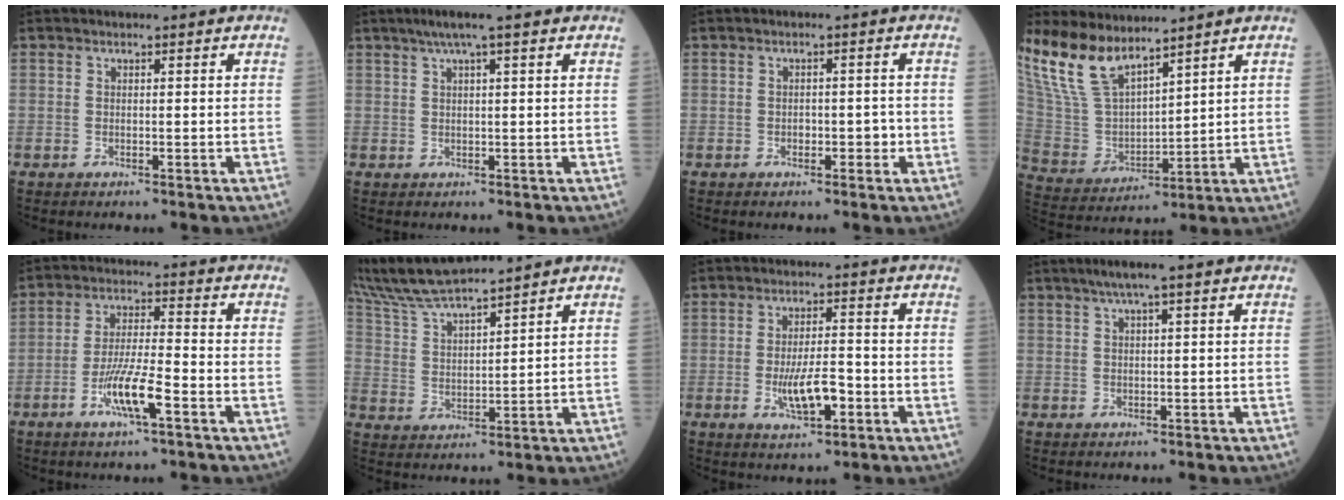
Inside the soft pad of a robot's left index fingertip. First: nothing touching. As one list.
[{"total": 5.1, "force": [3.5, 0.2, 3.7], "torque": [-0.066, 0.027, 0.060]}, {"total": 2.1, "force": [-0.8, 1.3, 1.4], "torque": [-0.013, 0.007, -0.010]}, {"total": 13.9, "force": [11.3, 4.3, 6.8], "torque": [-0.156, 0.011, 0.237]}, {"total": 7.7, "force": [-3.7, 0.7, 6.7], "torque": [-0.133, -0.005, -0.070]}, {"total": 11.3, "force": [10.4, -0.1, 4.3], "torque": [-0.095, 0.024, 0.207]}, {"total": 6.3, "force": [-2.1, 1.9, 5.7], "torque": [-0.106, -0.002, -0.034]}, {"total": 4.2, "force": [2.9, 0.1, 3.1], "torque": [-0.057, 0.018, 0.050]}]